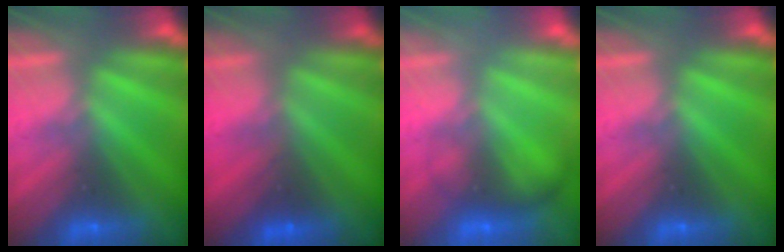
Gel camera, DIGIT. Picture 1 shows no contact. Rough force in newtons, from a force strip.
{"total": 1.7}
{"total": 2.1}
{"total": 0.0}